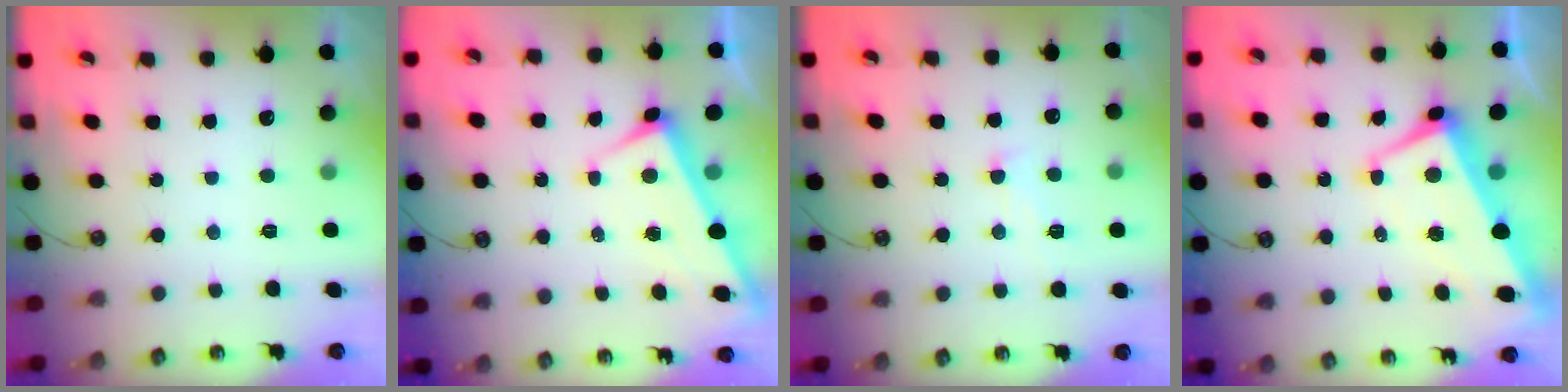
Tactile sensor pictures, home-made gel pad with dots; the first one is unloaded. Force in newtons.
{"total": 3.2, "press": 3.2, "slide": 0.0}
{"total": 2.1, "press": 2.0, "slide": 0.4}
{"total": 1.8, "press": 1.1, "slide": 1.3}